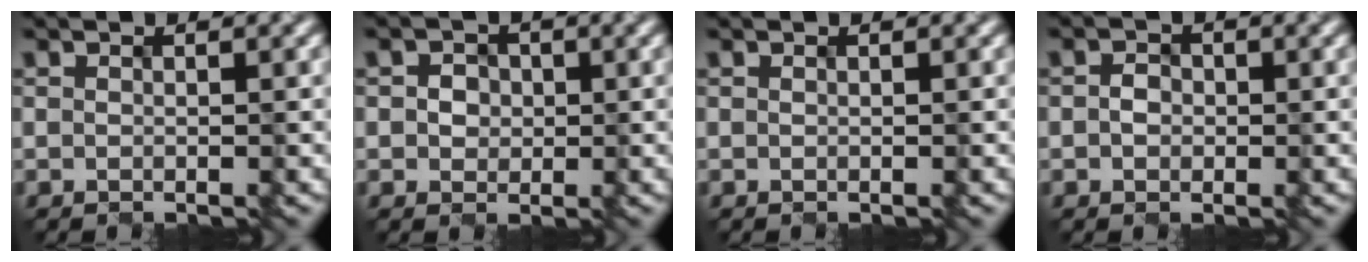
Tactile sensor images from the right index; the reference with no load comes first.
{"total": 2.2, "force": [0.5, 2.0, 0.7], "torque": [-0.017, 0.012, 0.002]}
{"total": 0.0}
{"total": 1.3, "force": [-0.3, 1.1, 0.5], "torque": [-0.014, 0.001, -0.003]}